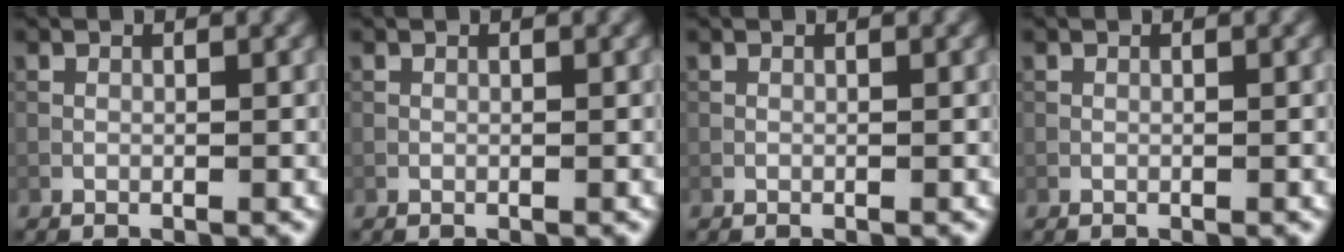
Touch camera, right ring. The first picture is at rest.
{"total": 0.0}
{"total": 0.0}
{"total": 0.0}